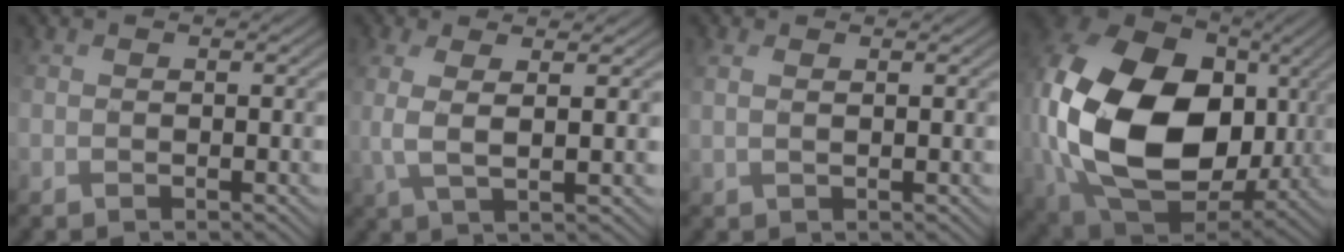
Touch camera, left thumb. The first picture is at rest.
{"total": 3.8, "force": [1.9, 0.1, 3.3], "torque": [-0.070, 0.015, 0.034]}
{"total": 1.6, "force": [1.3, -0.8, -0.1], "torque": [-0.002, 0.007, 0.028]}
{"total": 21.3, "force": [1.7, 15.2, 14.8], "torque": [-0.392, -0.032, 0.060]}